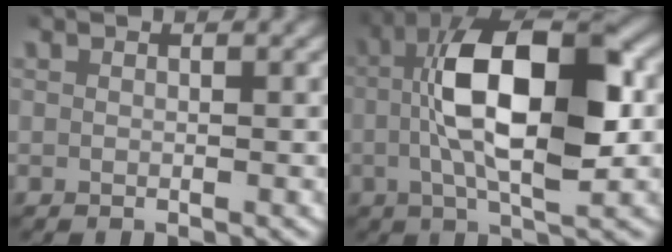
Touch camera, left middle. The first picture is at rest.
{"total": 12.1, "force": [0.5, 5.7, 10.6], "torque": [-0.180, -0.006, 0.005]}